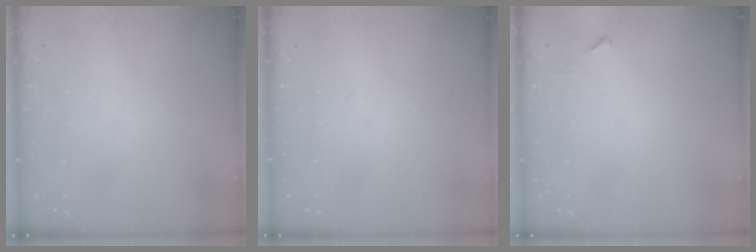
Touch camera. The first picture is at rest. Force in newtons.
{"total": 0.0}
{"total": 3.2, "press": 3.2, "slide": 0.3}